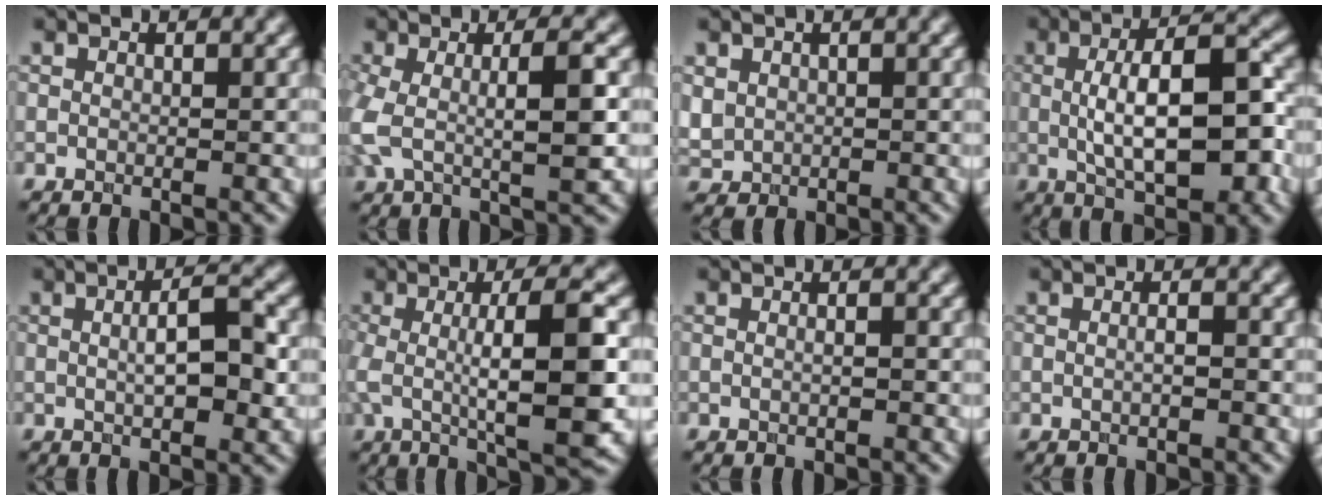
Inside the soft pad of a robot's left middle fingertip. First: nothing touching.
{"total": 6.4, "force": [-0.2, 2.0, 6.0], "torque": [-0.122, 0.000, -0.005]}
{"total": 1.5, "force": [0.5, 1.3, 0.4], "torque": [-0.015, -0.002, 0.016]}
{"total": 9.3, "force": [-0.3, 3.2, 8.7], "torque": [-0.134, 0.002, -0.002]}
{"total": 4.7, "force": [0.2, 1.3, 4.5], "torque": [-0.080, 0.004, 0.004]}
{"total": 9.2, "force": [-0.4, 2.3, 8.9], "torque": [-0.141, -0.002, -0.005]}
{"total": 1.3, "force": [0.3, 0.6, 1.1], "torque": [-0.004, 0.004, -0.009]}
{"total": 1.7, "force": [0.3, 0.8, 1.5], "torque": [-0.007, 0.005, -0.012]}